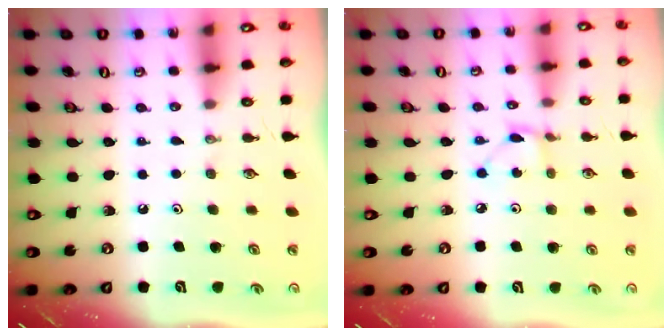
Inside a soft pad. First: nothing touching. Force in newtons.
{"total": 1.8, "press": 1.8, "slide": 0.1}